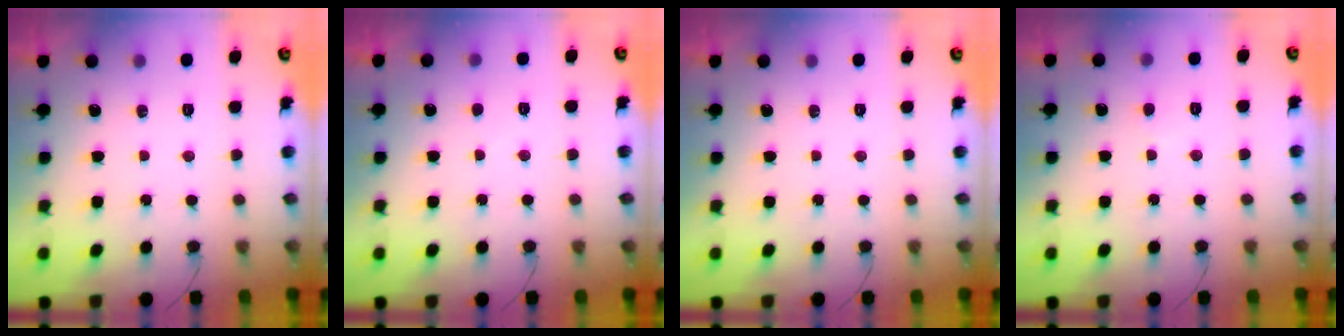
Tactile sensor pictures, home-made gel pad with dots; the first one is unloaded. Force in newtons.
{"total": 1.9, "press": 1.9, "slide": 0.2}
{"total": 0.0}
{"total": 2.8, "press": 2.7, "slide": 0.4}